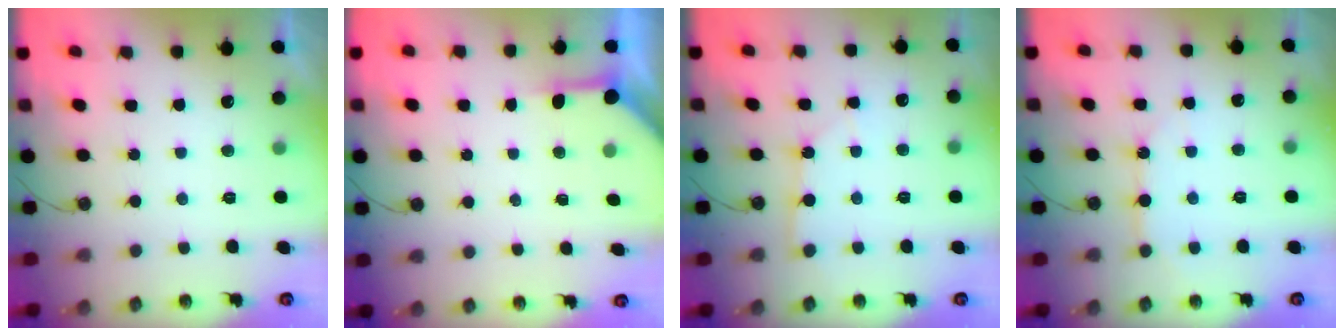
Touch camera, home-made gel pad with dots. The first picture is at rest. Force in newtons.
{"total": 3.9, "press": 3.8, "slide": 0.5}
{"total": 2.5, "press": 2.5, "slide": 0.3}
{"total": 7.4, "press": 7.4, "slide": 0.6}